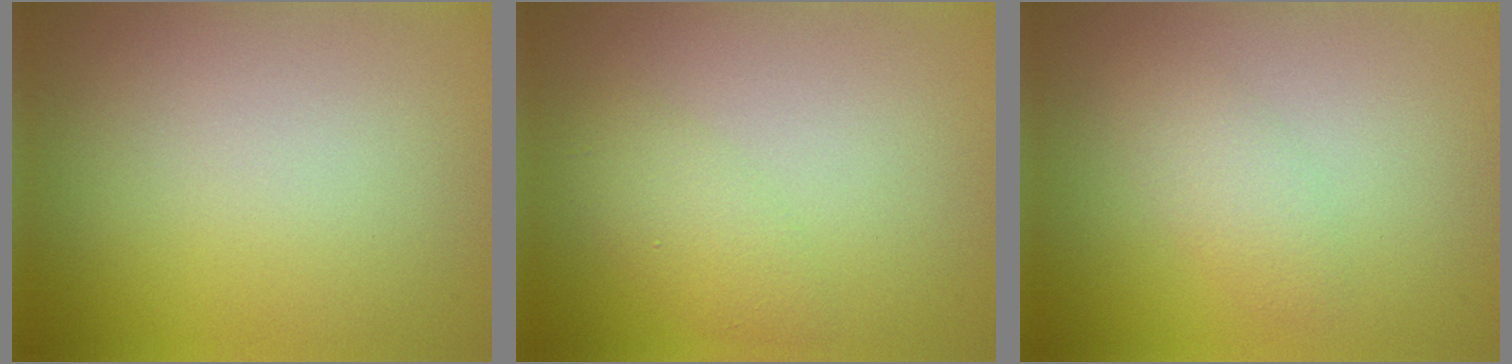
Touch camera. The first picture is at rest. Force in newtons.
{"total": 2.1, "press": 2.1, "slide": 0.1}
{"total": 2.0, "press": 2.0, "slide": 0.2}